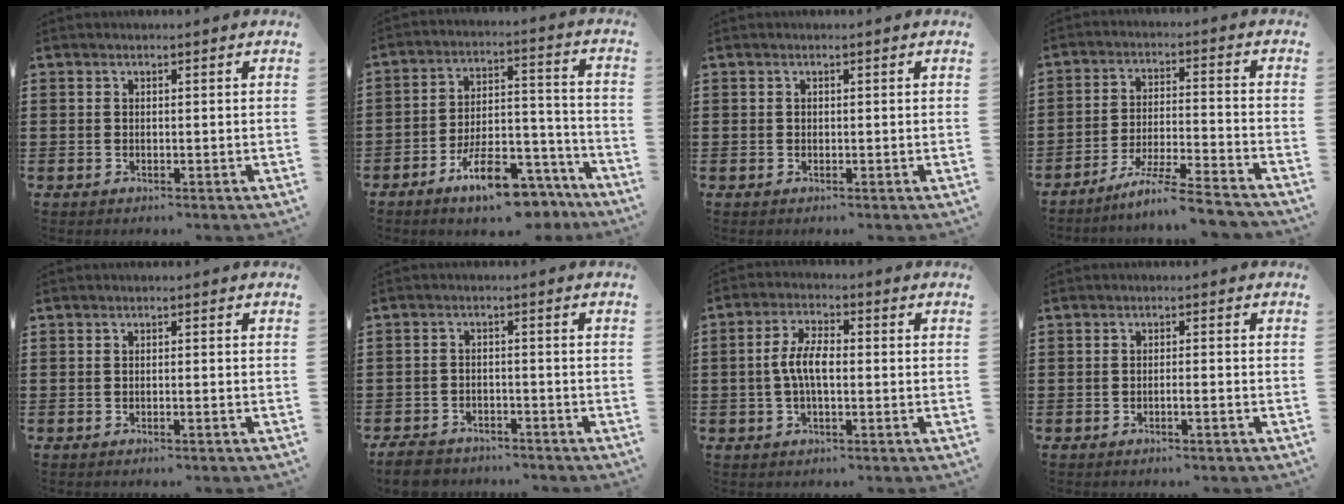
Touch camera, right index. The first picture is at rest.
{"total": 11.5, "force": [-8.6, 3.9, 6.6], "torque": [-0.102, 0.045, -0.154]}
{"total": 0.0}
{"total": 7.4, "force": [-6.5, -0.4, 3.5], "torque": [-0.068, -0.006, -0.125]}
{"total": 0.5, "force": [-0.3, 0.0, 0.4], "torque": [-0.008, -0.001, -0.006]}
{"total": 4.1, "force": [-3.9, 1.1, 0.8], "torque": [-0.028, 0.002, -0.082]}
{"total": 5.6, "force": [-0.5, 2.2, 5.2], "torque": [-0.113, -0.001, -0.016]}
{"total": 1.1, "force": [-0.8, 0.0, 0.8], "torque": [-0.016, -0.003, -0.014]}